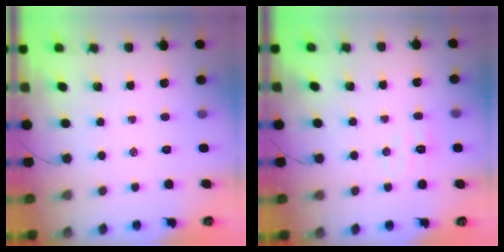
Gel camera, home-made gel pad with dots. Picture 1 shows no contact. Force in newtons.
{"total": 6.7, "press": 6.6, "slide": 1.4}